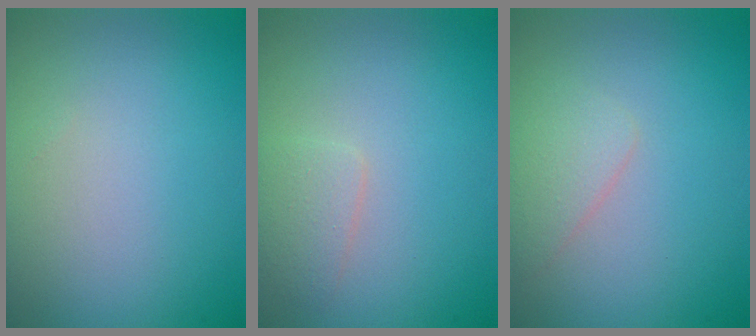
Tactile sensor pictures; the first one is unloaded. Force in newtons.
{"total": 1.4, "press": 1.4, "slide": 0.1}
{"total": 1.7, "press": 1.7, "slide": 0.1}